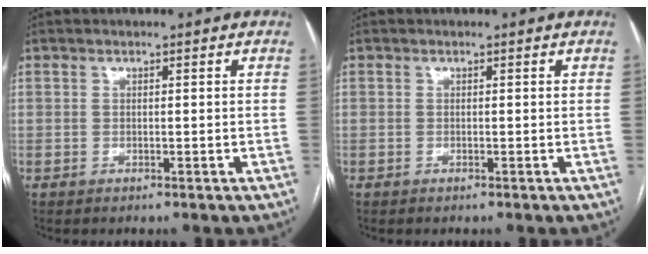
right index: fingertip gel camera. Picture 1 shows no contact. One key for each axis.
{"total": 0.0}